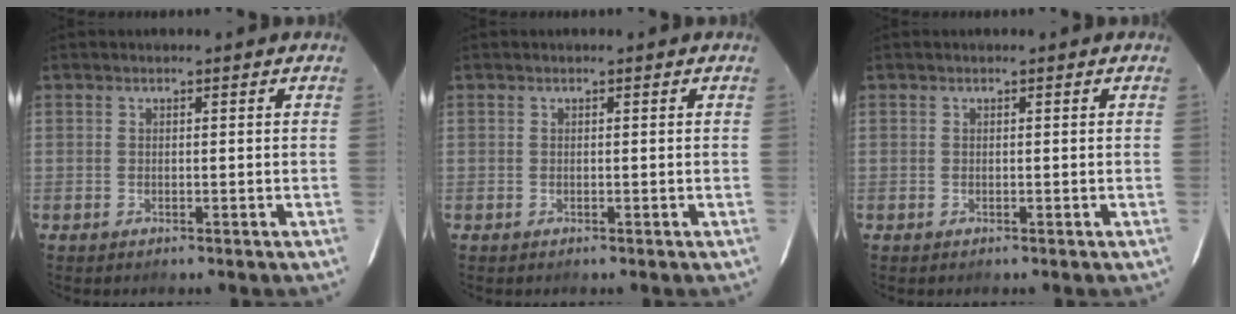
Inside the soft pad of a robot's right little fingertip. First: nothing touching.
{"total": 0.0}
{"total": 0.0}